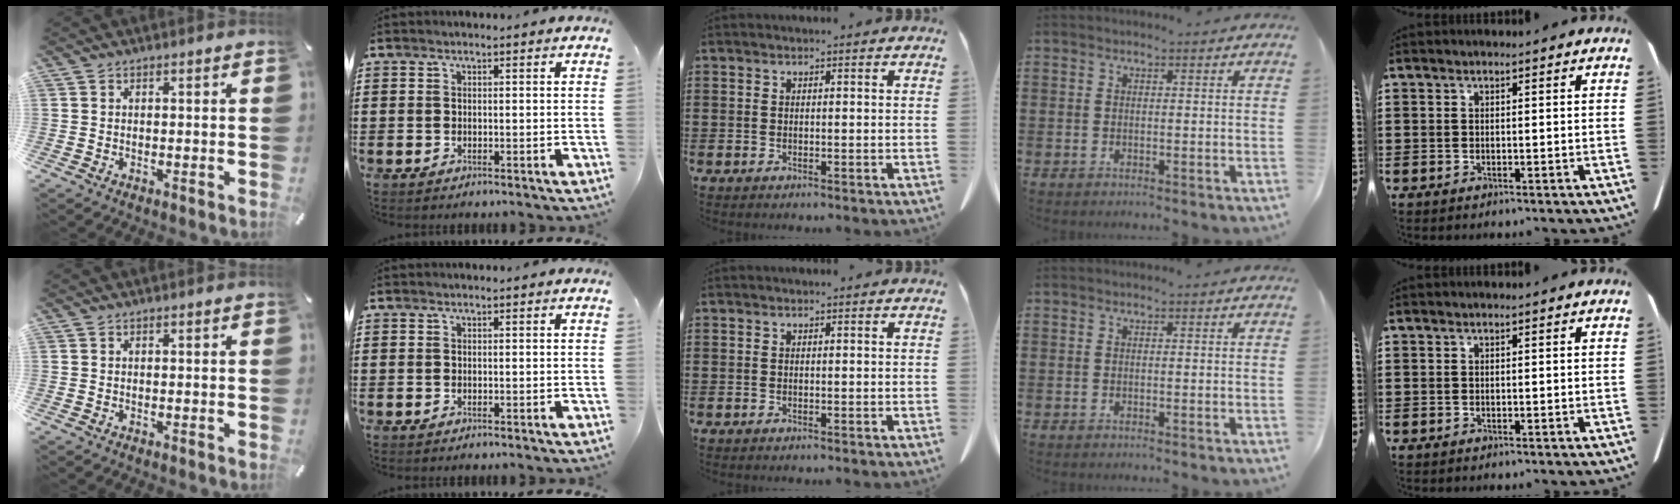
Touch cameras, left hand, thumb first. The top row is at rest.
{}